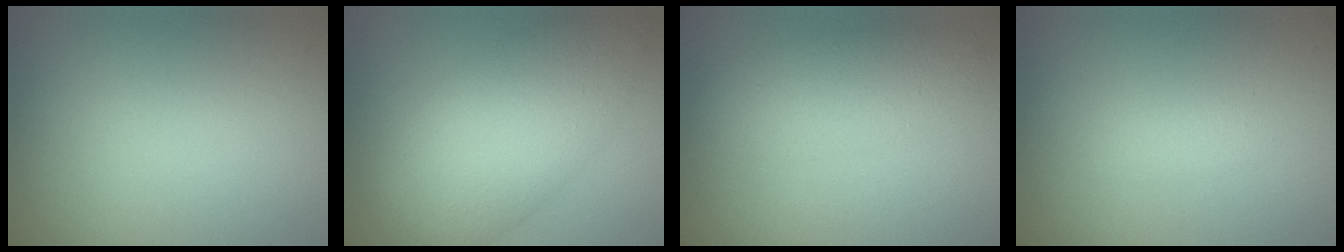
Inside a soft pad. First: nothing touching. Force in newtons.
{"total": 7.9, "press": 7.9, "slide": 0.2}
{"total": 3.4, "press": 3.4, "slide": 0.1}
{"total": 0.8, "press": 0.8, "slide": 0.0}